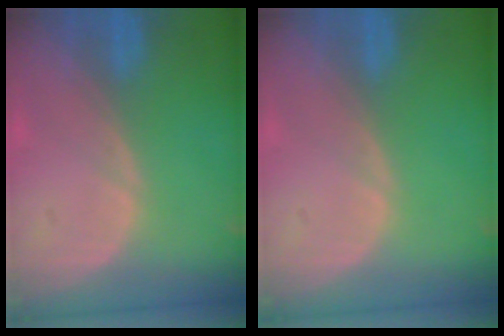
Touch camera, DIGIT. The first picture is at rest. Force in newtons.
{"total": 0.0}